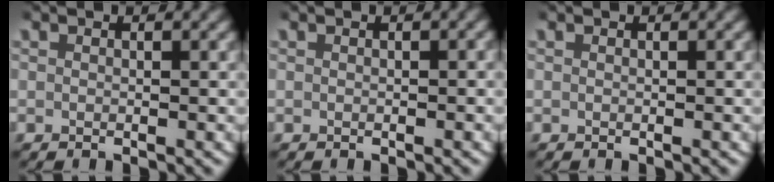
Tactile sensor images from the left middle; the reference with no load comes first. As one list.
[{"total": 0.0}, {"total": 0.0}]